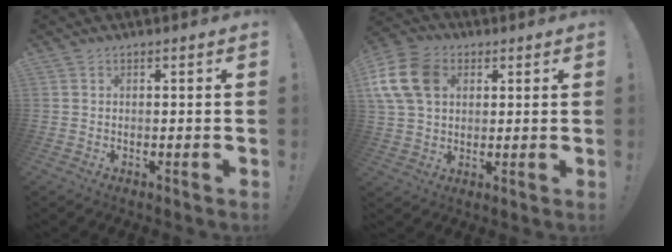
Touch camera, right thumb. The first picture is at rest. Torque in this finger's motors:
{"motor_torque": [1.26, 1.62, 0.18, 0.15, 0.29]}